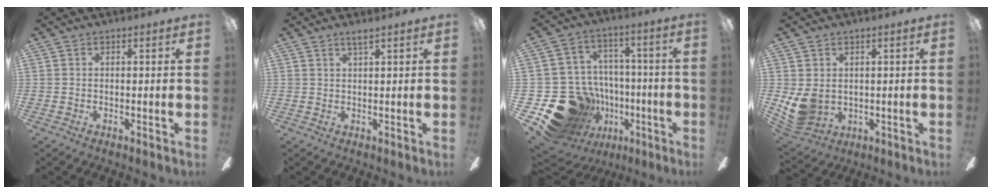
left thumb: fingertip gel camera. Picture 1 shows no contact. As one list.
[{"total": 1.8, "force": [1.5, -0.1, 1.0], "torque": [-0.023, -0.001, 0.027]}, {"total": 21.3, "force": [-9.7, 16.8, 8.6], "torque": [-0.168, 0.051, -0.110]}, {"total": 7.4, "force": [0.8, 5.9, 4.4], "torque": [-0.107, -0.011, 0.017]}]